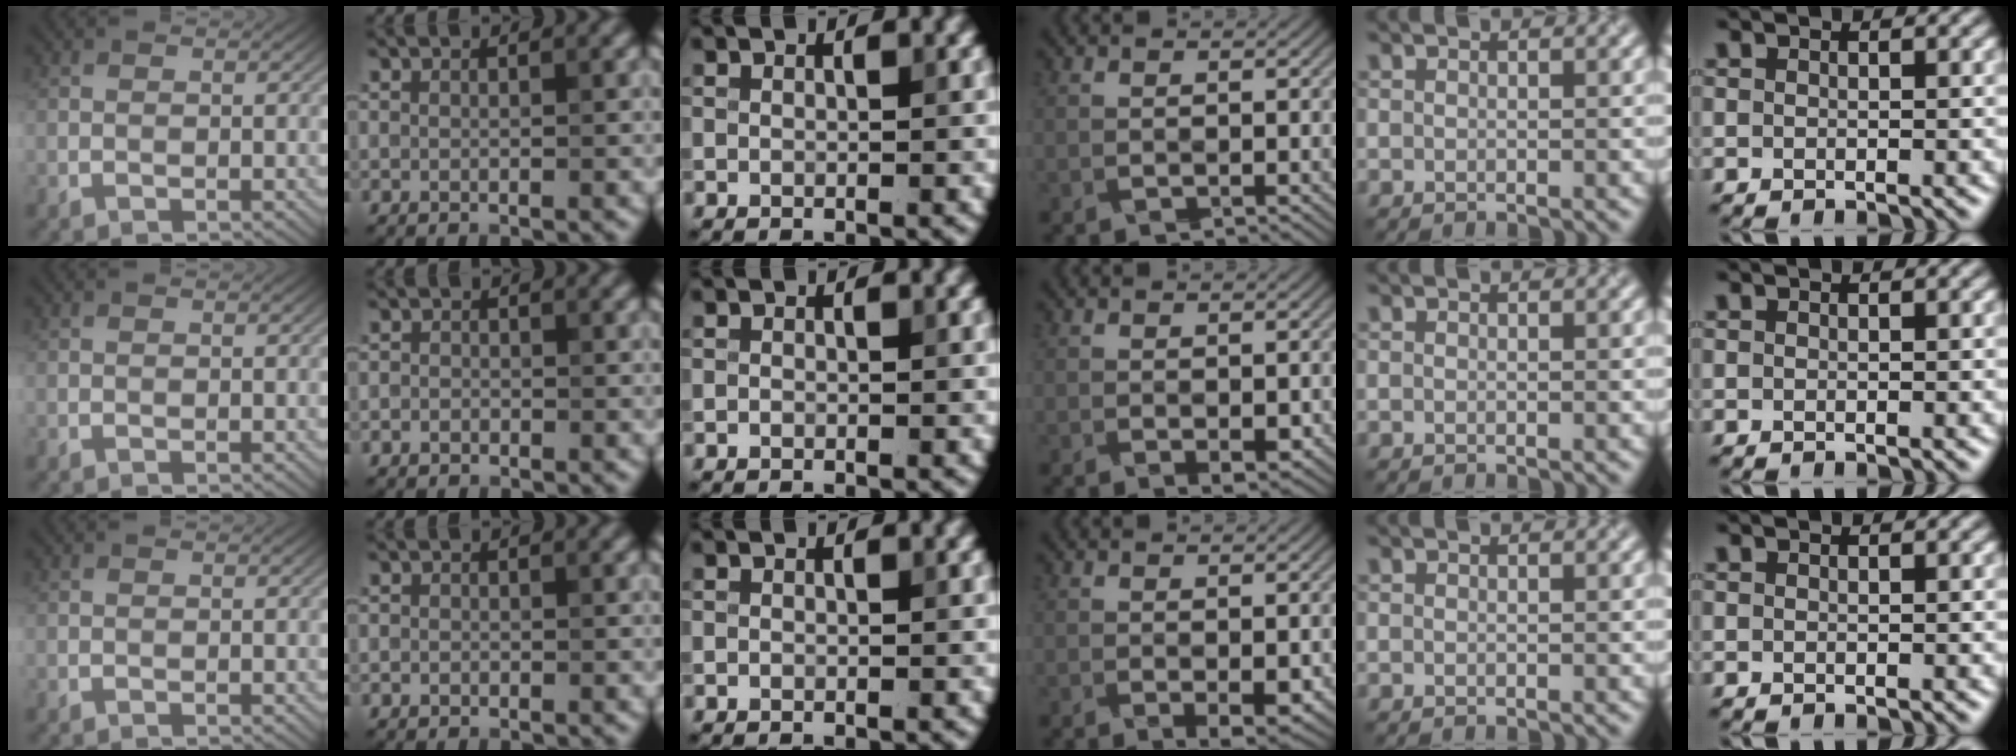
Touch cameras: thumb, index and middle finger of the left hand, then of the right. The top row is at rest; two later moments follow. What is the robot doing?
{"motion": "fold", "object": "napkin"}